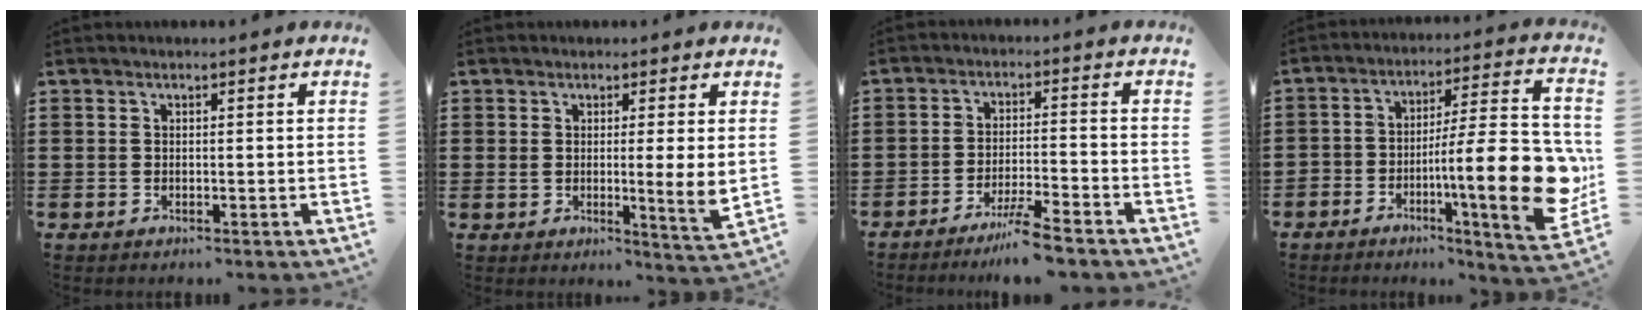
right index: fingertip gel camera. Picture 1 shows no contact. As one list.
[{"total": 4.7, "force": [1.1, 0.6, 4.5], "torque": [-0.068, -0.013, 0.017]}, {"total": 5.7, "force": [-4.8, -0.5, 3.0], "torque": [-0.056, -0.014, -0.090]}, {"total": 15.5, "force": [-3.7, 3.6, 14.6], "torque": [-0.215, -0.017, -0.062]}]